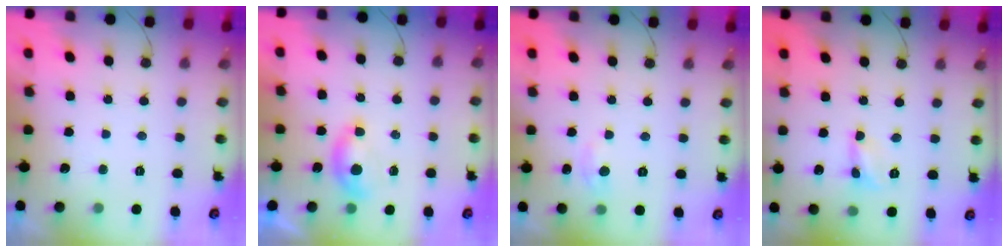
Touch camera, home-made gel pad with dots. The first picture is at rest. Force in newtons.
{"total": 5.1, "press": 5.1, "slide": 0.6}
{"total": 2.6, "press": 2.6, "slide": 0.3}
{"total": 1.6, "press": 1.6, "slide": 0.1}